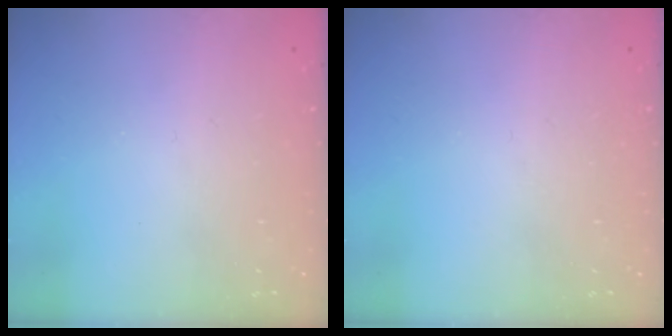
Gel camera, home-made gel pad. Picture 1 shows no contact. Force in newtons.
{"total": 0.0}